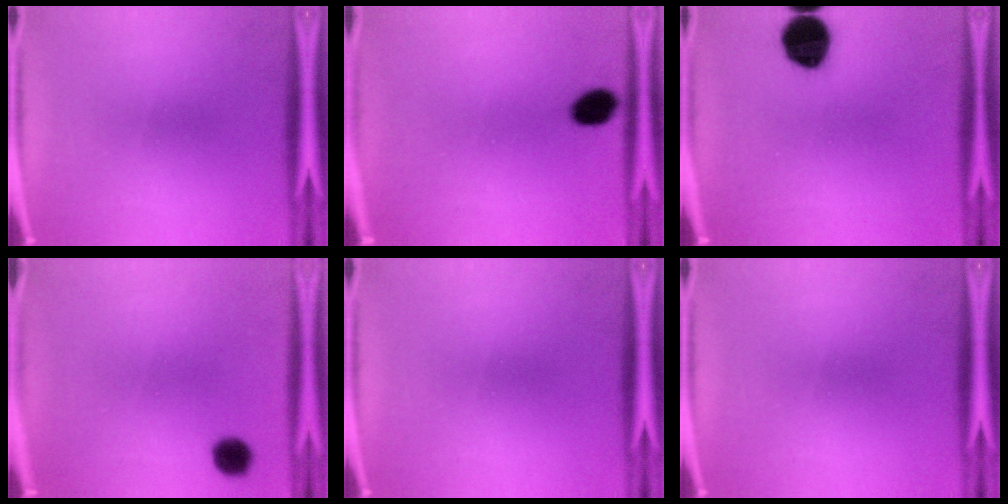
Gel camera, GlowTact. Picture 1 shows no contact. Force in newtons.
{"total": 5.1}
{"total": 11.6}
{"total": 4.2}
{"total": 0.0}
{"total": 0.0}